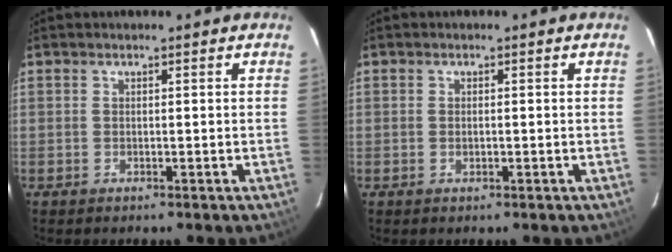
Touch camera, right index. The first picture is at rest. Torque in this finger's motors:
{"motor_torque": [-0.22, 0.15, -0.02, -0.01]}